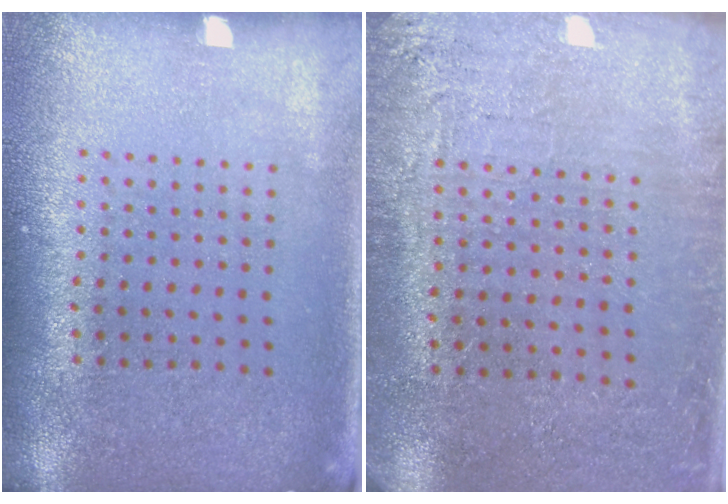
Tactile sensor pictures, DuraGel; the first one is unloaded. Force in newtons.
{"total": 2.8, "press": 2.7, "slide": 0.6}